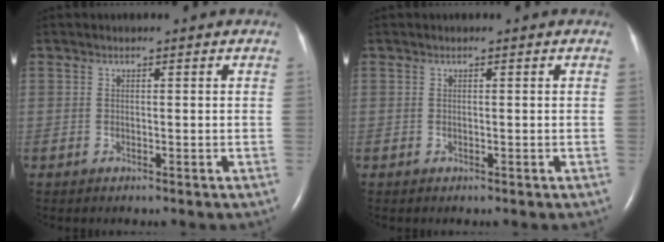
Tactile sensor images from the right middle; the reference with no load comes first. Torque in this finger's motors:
{"motor_torque": [0.31, -0.30, 0.00, 0.00]}